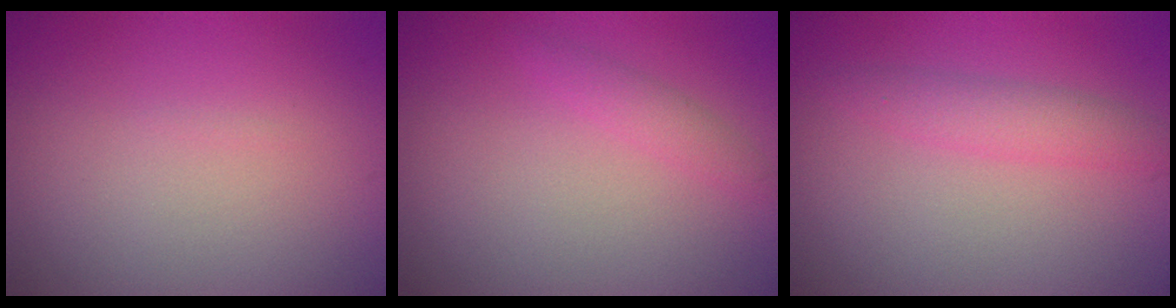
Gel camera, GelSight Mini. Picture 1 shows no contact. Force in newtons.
{"total": 1.3, "press": 1.3, "slide": 0.0}
{"total": 2.3, "press": 2.3, "slide": 0.1}